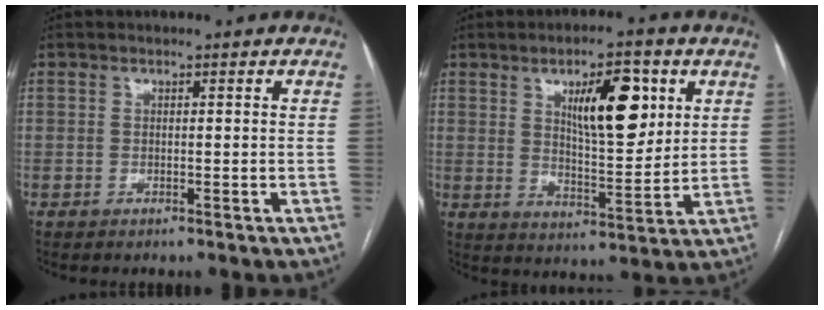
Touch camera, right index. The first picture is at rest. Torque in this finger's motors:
{"motor_torque": [1.15, 0.99, 0.29, 0.14]}